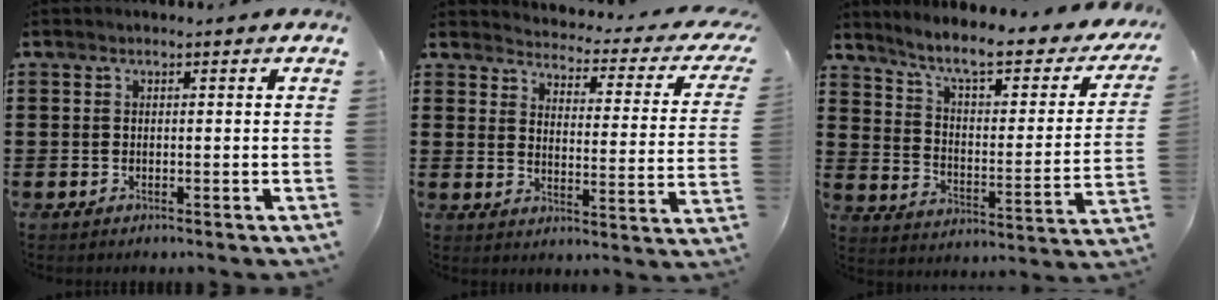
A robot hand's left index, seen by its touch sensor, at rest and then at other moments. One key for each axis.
{"total": 2.6, "fx": 2.5, "fy": 0.0, "fz": 0.7, "tx": -0.027, "ty": -0.033, "tz": 0.032}
{"total": 7.9, "fx": 6.1, "fy": 0.8, "fz": 5.0, "tx": -0.110, "ty": -0.042, "tz": 0.097}